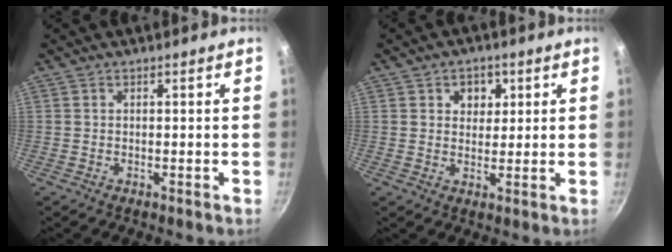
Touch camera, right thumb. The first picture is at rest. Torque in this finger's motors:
{"motor_torque": [-0.15, 0.93, -0.12, 0.12, 0.15]}